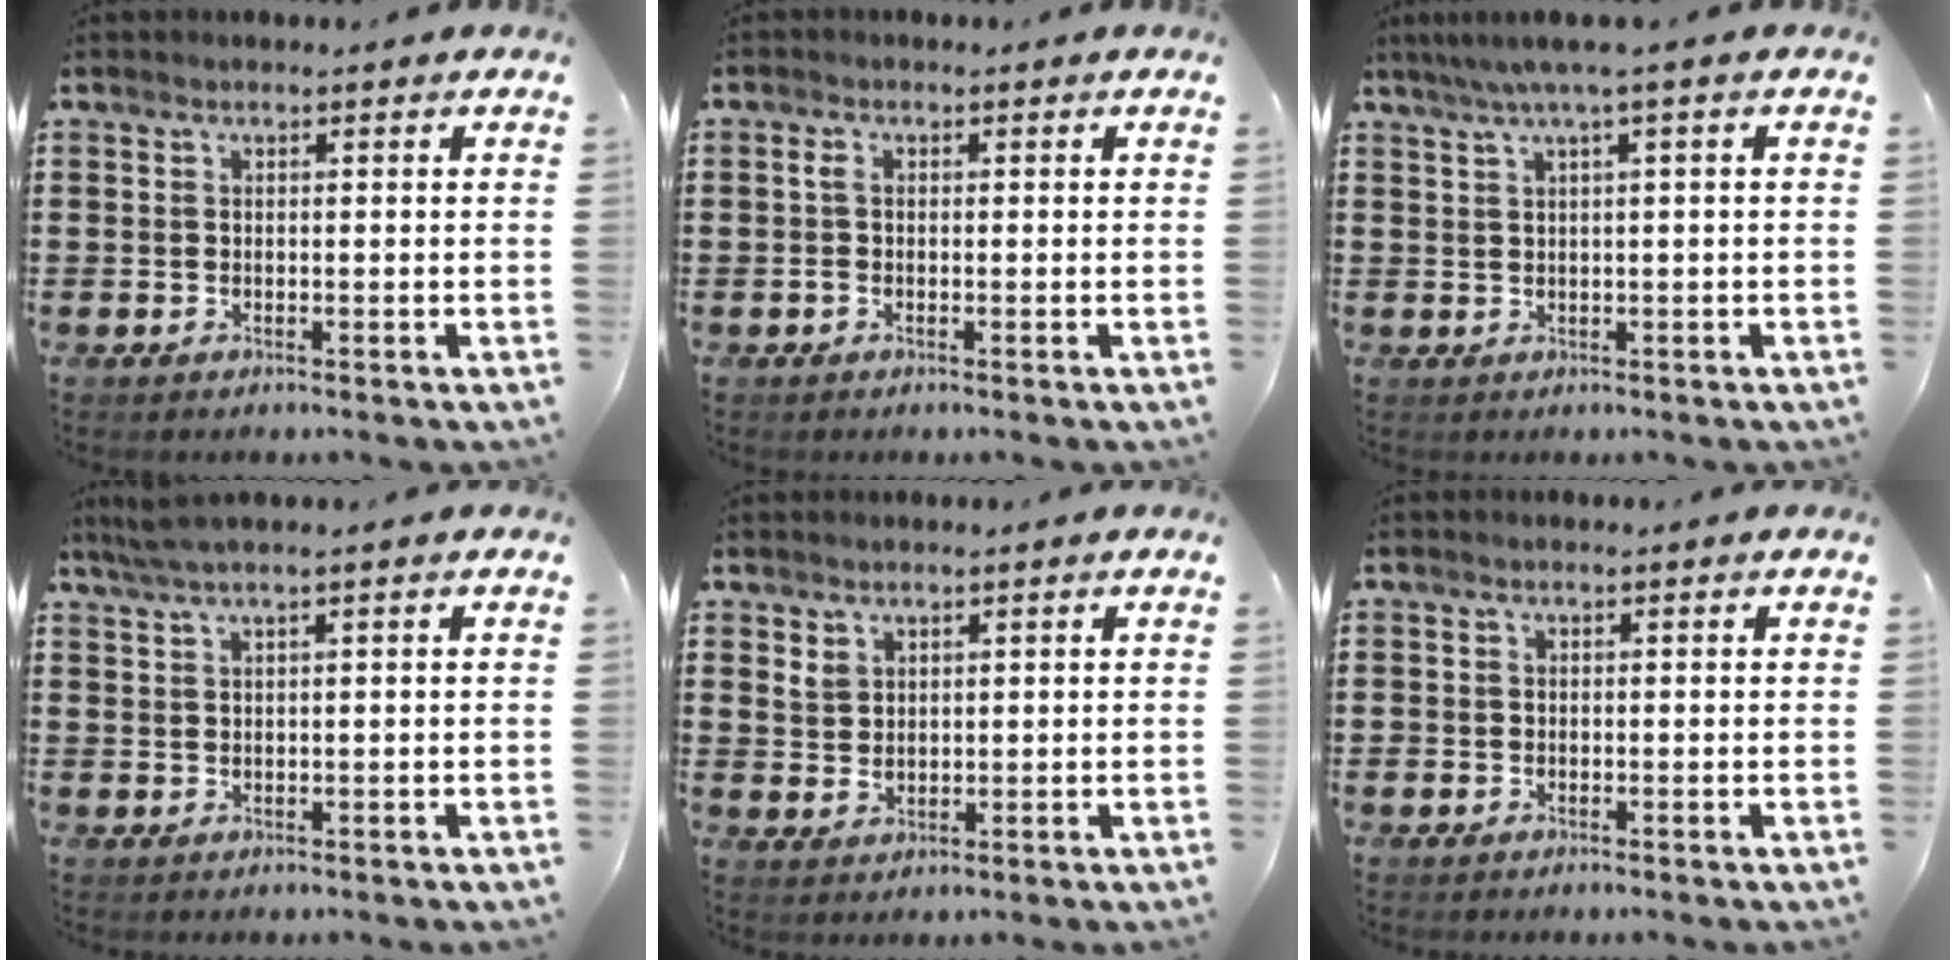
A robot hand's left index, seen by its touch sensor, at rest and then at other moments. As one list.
[{"total": 1.5, "force": [-0.3, 0.7, 1.2], "torque": [-0.034, -0.001, -0.010]}, {"total": 2.3, "force": [0.6, -0.2, 2.2], "torque": [-0.043, -0.004, 0.008]}, {"total": 1.8, "force": [0.8, 0.0, 1.6], "torque": [-0.031, -0.002, 0.015]}, {"total": 2.3, "force": [1.5, 1.6, 0.8], "torque": [-0.020, 0.005, 0.028]}, {"total": 0.6, "force": [-0.3, 0.5, 0.1], "torque": [-0.002, 0.002, -0.007]}]